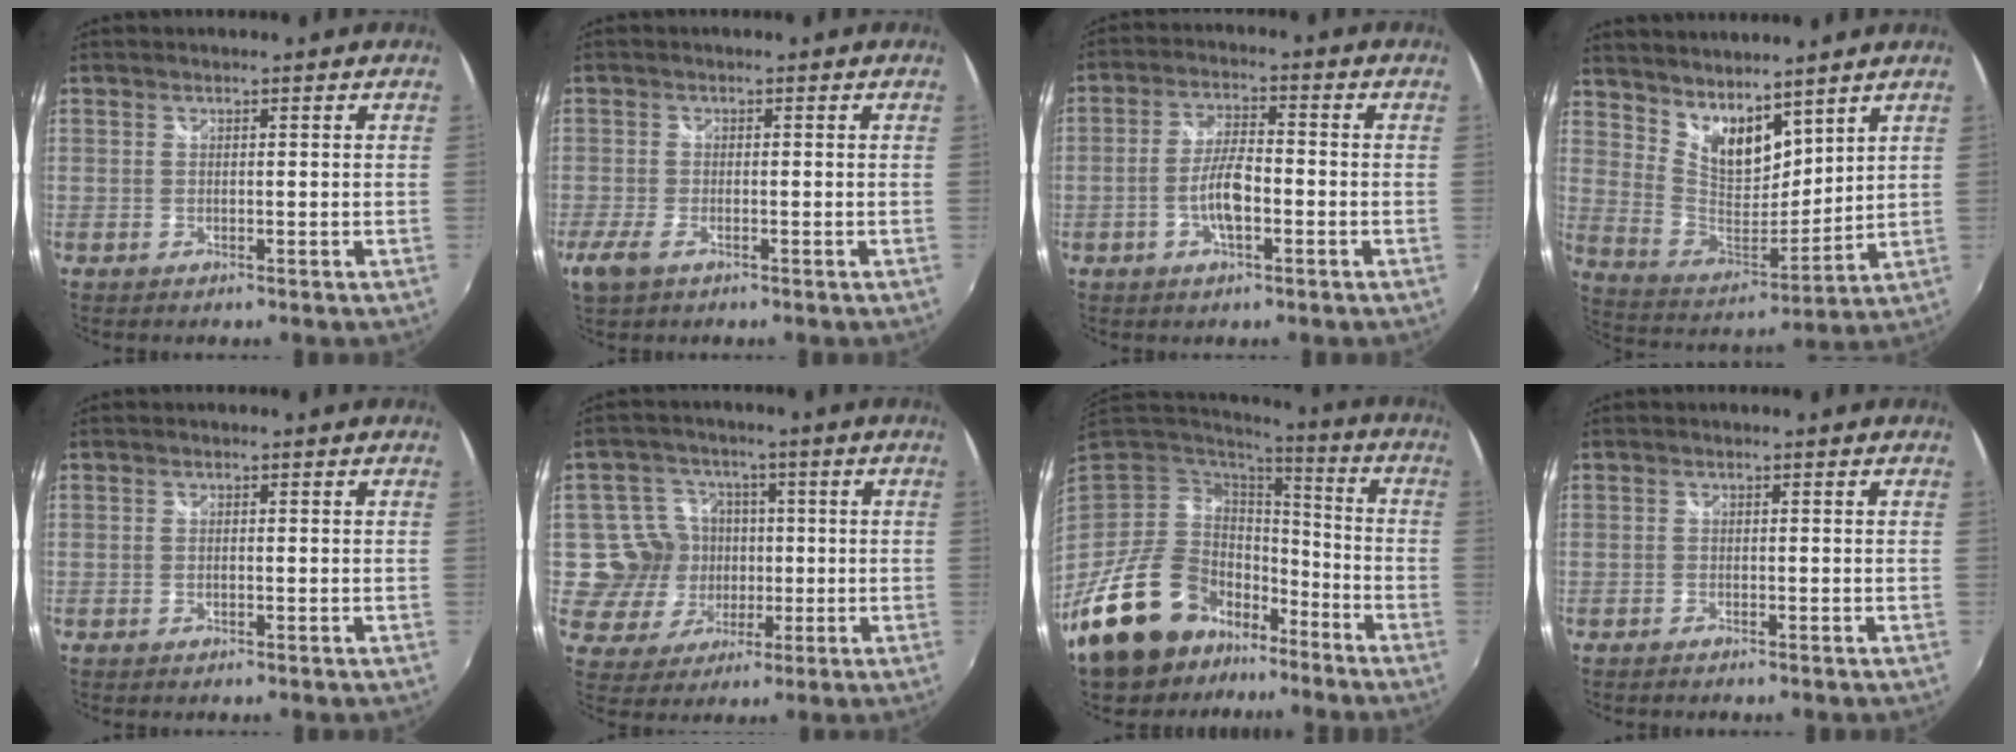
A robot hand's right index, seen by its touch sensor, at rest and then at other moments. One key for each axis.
{"total": 4.2, "fx": -2.4, "fy": 2.0, "fz": 2.8, "tx": -0.069, "ty": -0.012, "tz": -0.045}
{"total": 6.6, "fx": -2.2, "fy": 2.2, "fz": 5.8, "tx": -0.116, "ty": 0.005, "tz": -0.040}
{"total": 12.2, "fx": 9.3, "fy": 5.1, "fz": 5.9, "tx": -0.103, "ty": -0.006, "tz": 0.182}
{"total": 0.6, "fx": -0.2, "fy": 0.3, "fz": 0.4, "tx": -0.010, "ty": 0.001, "tz": -0.005}
{"total": 10.1, "fx": -0.3, "fy": 10.0, "fz": 1.5, "tx": -0.053, "ty": 0.012, "tz": -0.006}
{"total": 22.0, "fx": -14.3, "fy": 13.8, "fz": 9.6, "tx": -0.218, "ty": 0.005, "tz": -0.221}
{"total": 1.0, "fx": -0.9, "fy": 0.4, "fz": 0.3, "tx": -0.010, "ty": -0.003, "tz": -0.018}